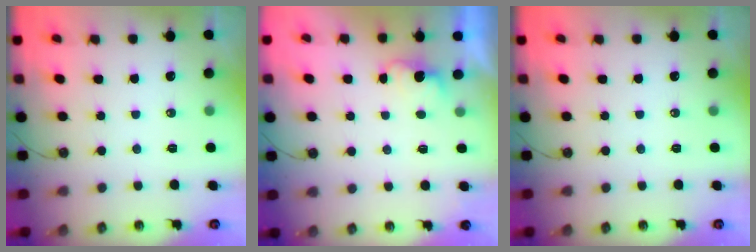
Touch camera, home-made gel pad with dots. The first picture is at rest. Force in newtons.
{"total": 1.4, "press": 1.2, "slide": 0.7}
{"total": 0.0}